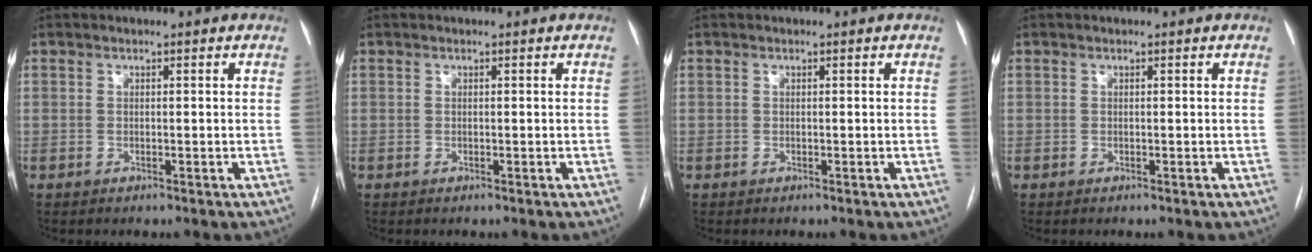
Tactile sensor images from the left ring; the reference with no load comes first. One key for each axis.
{"total": 0.0}
{"total": 0.0}
{"total": 0.0}